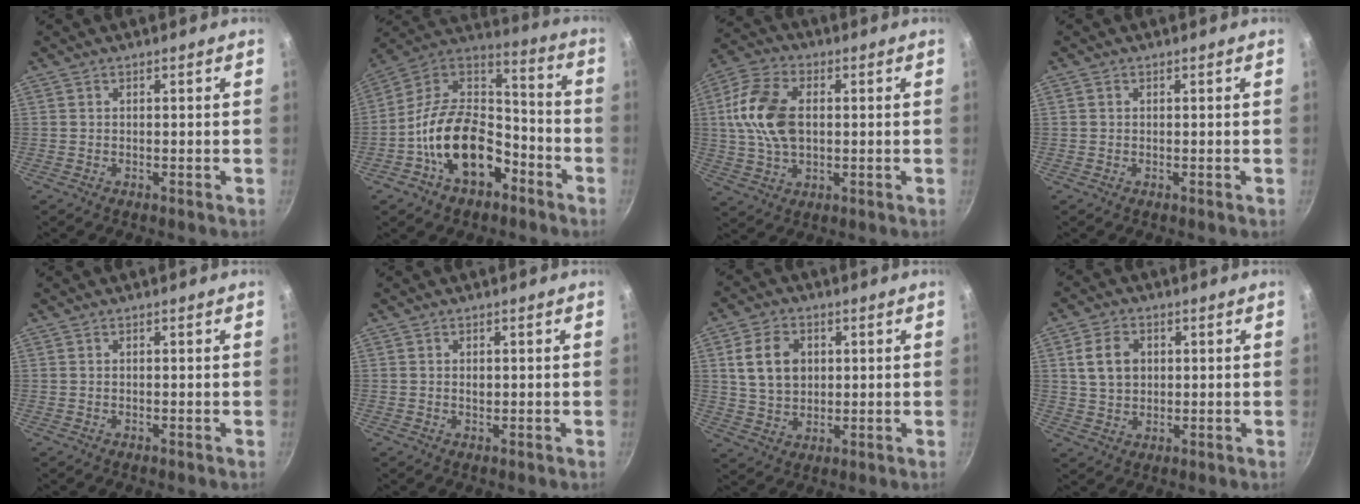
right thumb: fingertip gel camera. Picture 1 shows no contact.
{"total": 20.4, "force": [-8.4, 12.8, 13.5], "torque": [-0.200, 0.079, -0.156]}
{"total": 13.3, "force": [1.2, 8.5, 10.1], "torque": [-0.186, 0.012, 0.015]}
{"total": 0.6, "force": [0.1, 0.5, 0.2], "torque": [-0.002, 0.003, 0.001]}
{"total": 0.0}
{"total": 1.2, "force": [0.1, 0.9, 0.9], "torque": [-0.011, -0.001, 0.001]}
{"total": 9.4, "force": [2.0, 7.2, 5.6], "torque": [-0.082, 0.002, 0.036]}
{"total": 7.2, "force": [1.5, 5.6, 4.2], "torque": [-0.063, 0.006, 0.025]}